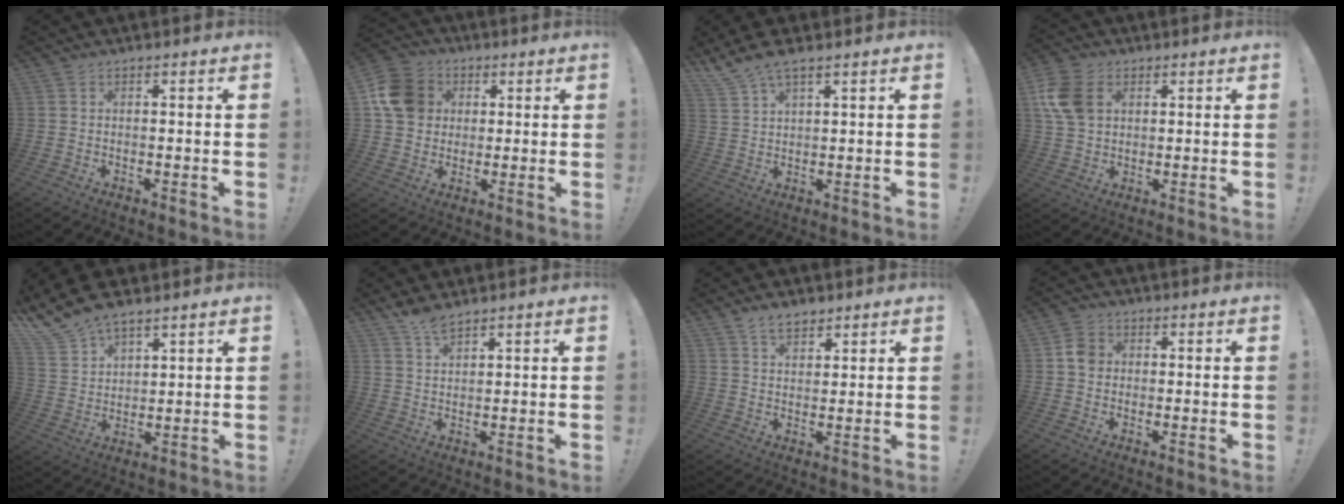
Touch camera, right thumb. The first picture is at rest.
{"total": 12.5, "force": [3.1, 10.9, 5.4], "torque": [-0.072, -0.002, 0.064]}
{"total": 6.2, "force": [4.9, 1.4, 3.6], "torque": [-0.071, -0.024, 0.093]}
{"total": 11.8, "force": [3.6, 8.5, 7.3], "torque": [-0.148, 0.004, 0.069]}
{"total": 10.9, "force": [8.9, 4.8, 4.2], "torque": [-0.096, -0.054, 0.173]}
{"total": 4.9, "force": [3.9, 1.5, 2.5], "torque": [-0.046, -0.023, 0.072]}
{"total": 5.4, "force": [4.1, 2.7, 2.1], "torque": [-0.032, -0.019, 0.076]}
{"total": 4.6, "force": [0.3, 4.0, 2.3], "torque": [-0.023, 0.005, 0.006]}